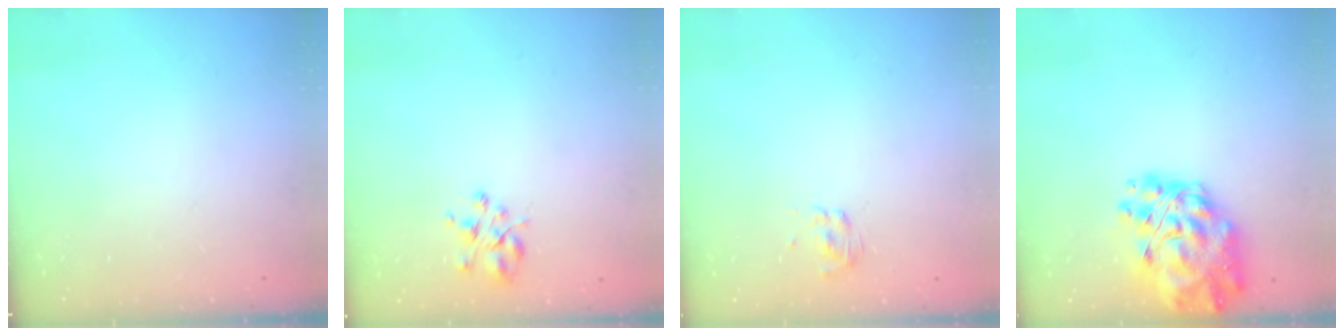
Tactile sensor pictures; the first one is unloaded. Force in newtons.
{"total": 3.9, "press": 3.8, "slide": 0.7}
{"total": 2.7, "press": 2.4, "slide": 1.2}
{"total": 18.5, "press": 17.5, "slide": 6.1}